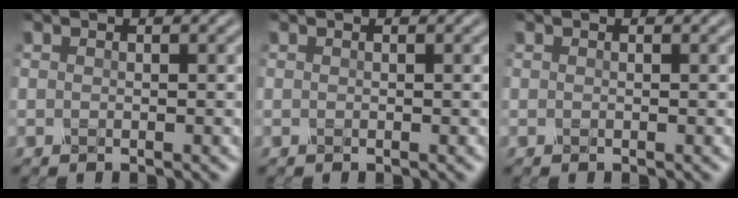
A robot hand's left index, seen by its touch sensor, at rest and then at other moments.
{"total": 0.0}
{"total": 0.0}